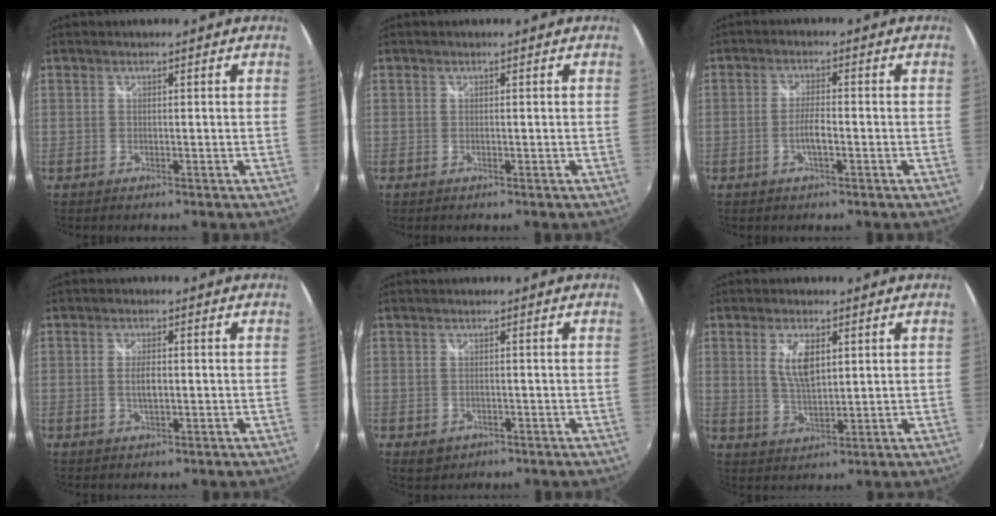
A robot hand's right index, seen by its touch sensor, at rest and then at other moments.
{"total": 0.0}
{"total": 3.4, "force": [-1.3, 0.6, 3.1], "torque": [-0.067, 0.002, -0.024]}
{"total": 3.2, "force": [-0.2, 1.1, 3.0], "torque": [-0.054, -0.002, -0.001]}
{"total": 3.1, "force": [-1.0, 2.5, 1.5], "torque": [-0.033, -0.006, -0.010]}
{"total": 6.4, "force": [2.0, 2.8, 5.4], "torque": [-0.101, -0.002, 0.041]}